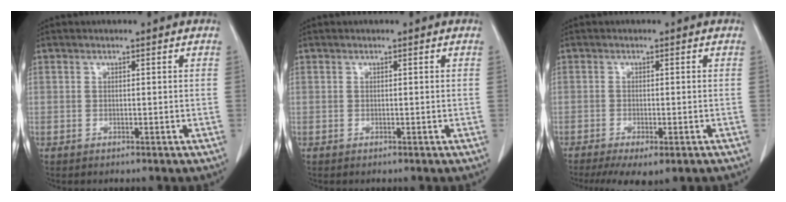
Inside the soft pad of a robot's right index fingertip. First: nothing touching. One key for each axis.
{"total": 0.0}
{"total": 7.9, "fx": -5.7, "fy": 2.0, "fz": 5.2, "tx": -0.069, "ty": -0.017, "tz": -0.083}